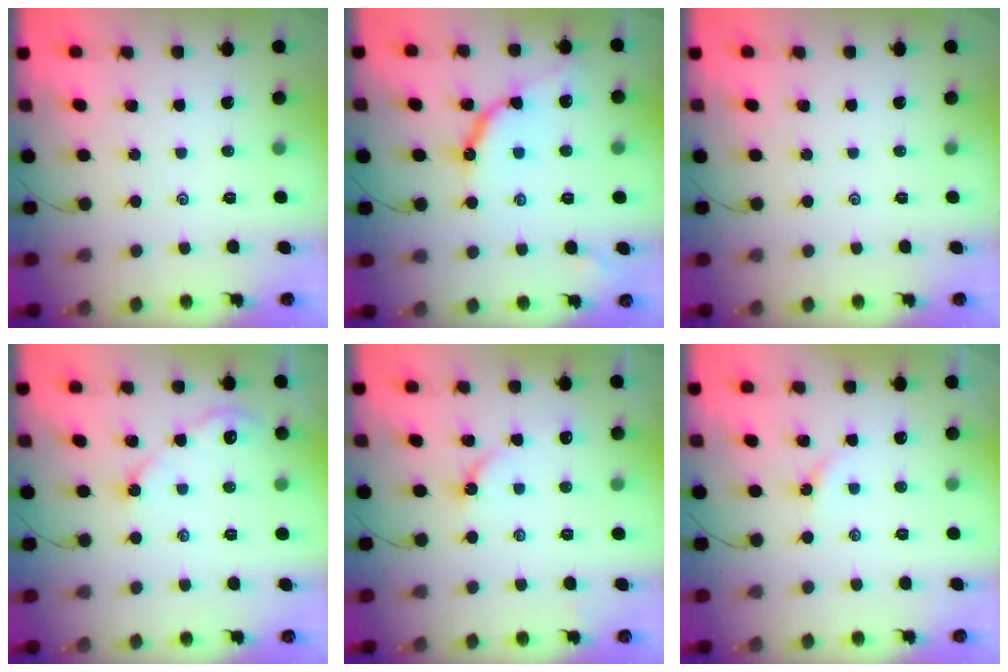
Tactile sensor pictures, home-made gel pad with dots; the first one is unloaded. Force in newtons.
{"total": 9.3, "press": 9.3, "slide": 0.8}
{"total": 0.0}
{"total": 5.7, "press": 5.7, "slide": 0.5}
{"total": 3.1, "press": 3.1, "slide": 0.4}
{"total": 3.0, "press": 2.9, "slide": 0.4}